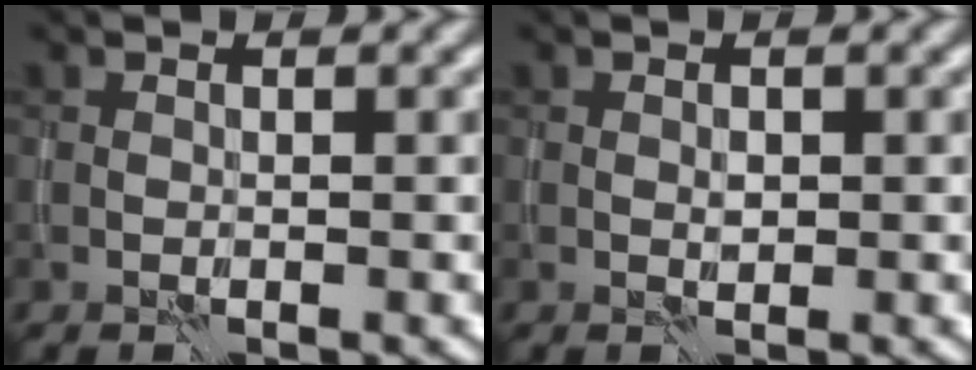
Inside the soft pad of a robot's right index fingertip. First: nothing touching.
{"total": 0.6, "force": [0.0, 0.4, 0.4], "torque": [-0.008, -0.001, 0.002]}